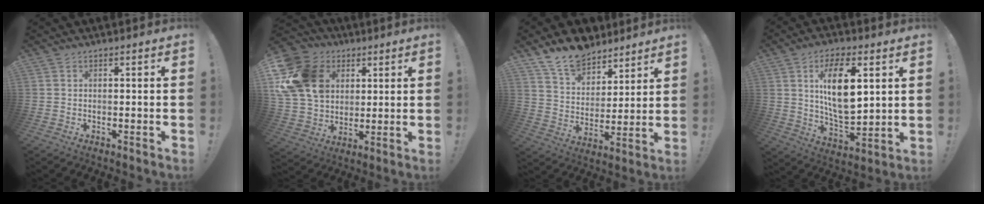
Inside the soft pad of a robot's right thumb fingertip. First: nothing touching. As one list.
[{"total": 19.8, "force": [6.0, 15.5, 10.8], "torque": [-0.196, -0.015, 0.122]}, {"total": 13.6, "force": [11.3, 6.7, 3.7], "torque": [-0.072, -0.085, 0.213]}, {"total": 15.4, "force": [4.9, 7.5, 12.5], "torque": [-0.213, -0.012, 0.082]}]